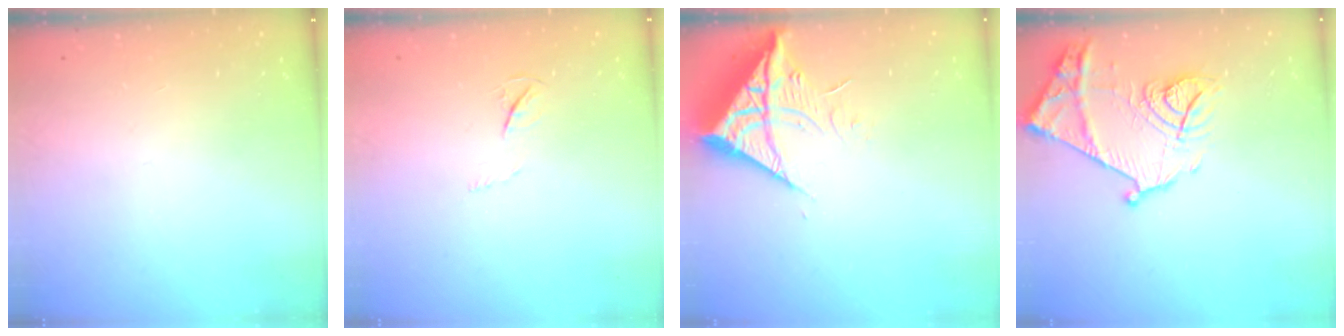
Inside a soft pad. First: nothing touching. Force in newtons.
{"total": 3.1, "press": 3.1, "slide": 0.5}
{"total": 11.9, "press": 11.8, "slide": 1.4}
{"total": 16.5, "press": 16.4, "slide": 1.4}